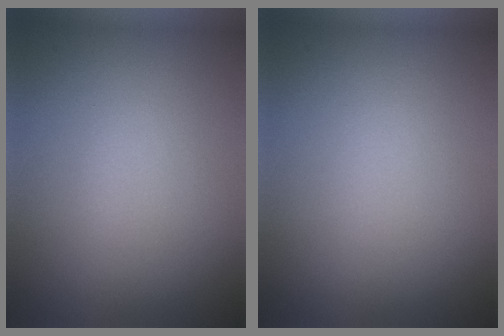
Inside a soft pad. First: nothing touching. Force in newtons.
{"total": 0.0}